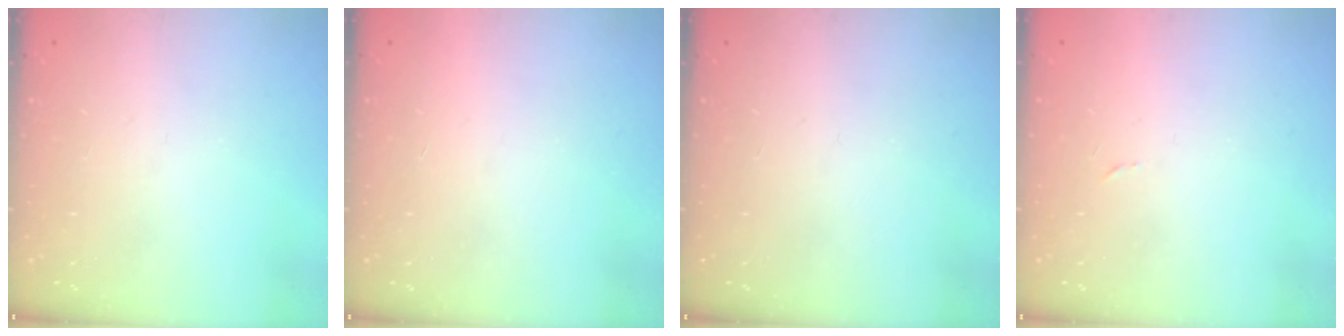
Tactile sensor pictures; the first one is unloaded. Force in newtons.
{"total": 1.6, "press": 1.6, "slide": 0.1}
{"total": 0.0}
{"total": 2.4, "press": 2.4, "slide": 0.4}